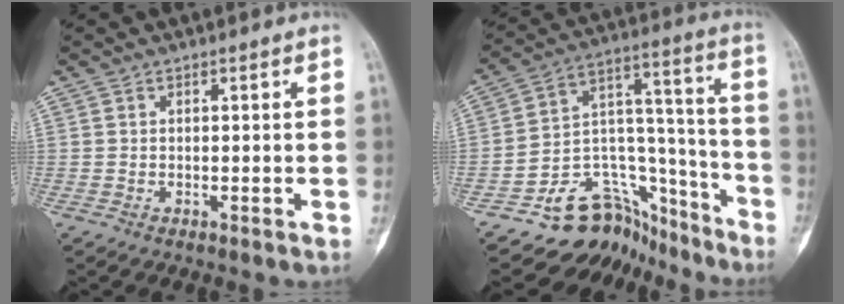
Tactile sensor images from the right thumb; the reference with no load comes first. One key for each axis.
{"total": 16.4, "fx": -12.8, "fy": 9.8, "fz": 3.2, "tx": -0.007, "ty": 0.158, "tz": -0.204}